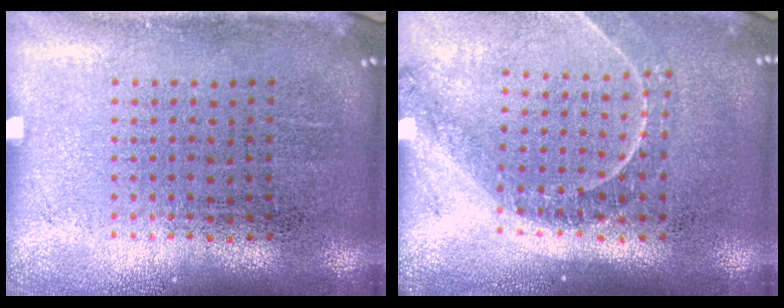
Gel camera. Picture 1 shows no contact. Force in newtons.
{"total": 1.2, "press": 1.2, "slide": 0.2}